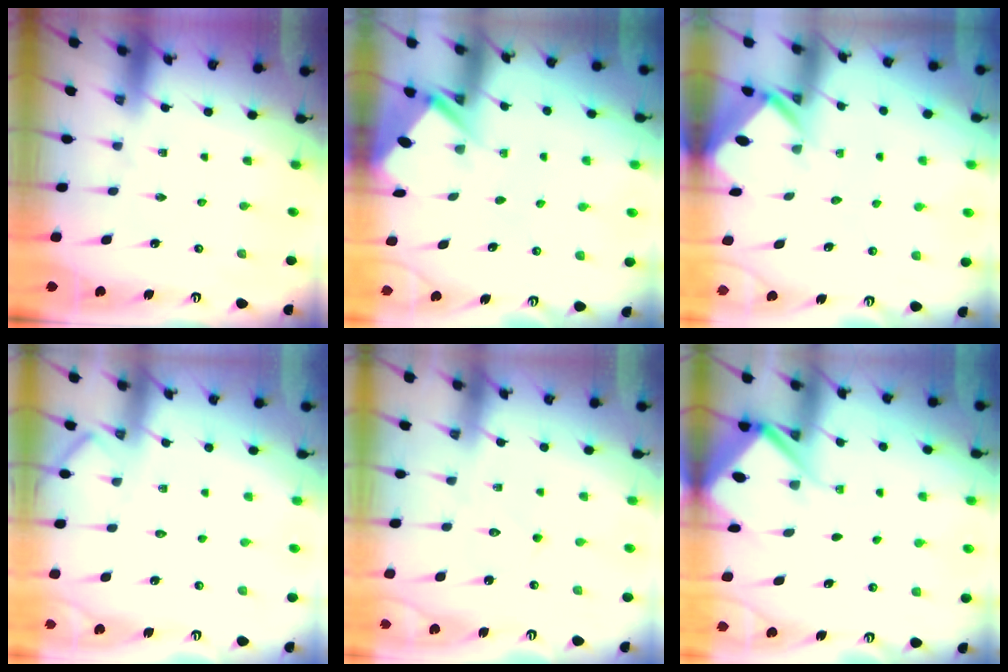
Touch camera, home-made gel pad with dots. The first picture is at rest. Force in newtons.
{"total": 2.7, "press": 2.7, "slide": 0.3}
{"total": 2.8, "press": 2.8, "slide": 0.2}
{"total": 3.1, "press": 3.0, "slide": 0.2}
{"total": 4.4, "press": 4.4, "slide": 0.3}
{"total": 4.6, "press": 4.6, "slide": 0.5}